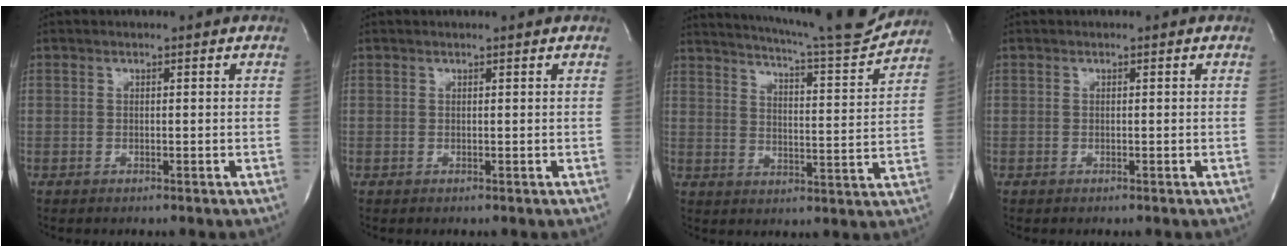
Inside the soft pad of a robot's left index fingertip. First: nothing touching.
{"total": 1.1, "force": [1.0, -0.2, 0.4], "torque": [-0.007, 0.004, 0.015]}
{"total": 16.2, "force": [15.0, 0.3, 6.0], "torque": [-0.101, -0.036, 0.201]}
{"total": 0.0}